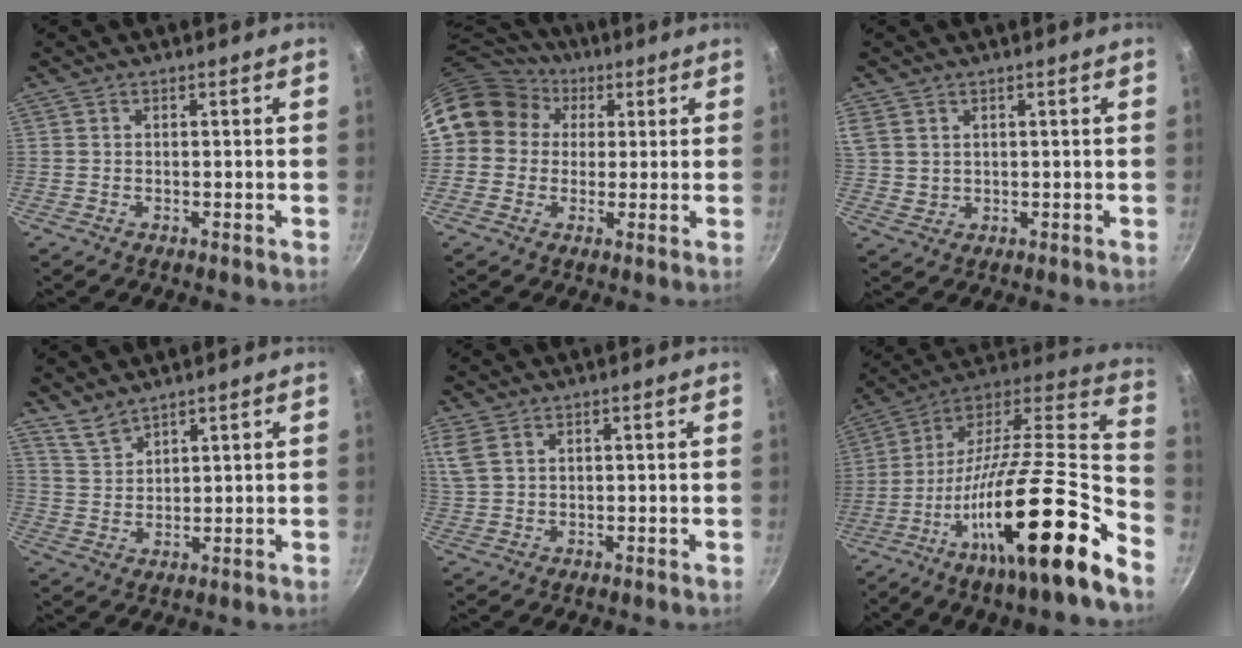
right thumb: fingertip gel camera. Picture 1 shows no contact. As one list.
[{"total": 13.7, "force": [3.4, 12.1, 5.4], "torque": [-0.084, 0.025, 0.045]}, {"total": 7.5, "force": [3.4, 5.6, 3.6], "torque": [-0.072, 0.003, 0.076]}, {"total": 4.3, "force": [4.0, 1.1, 1.2], "torque": [-0.024, -0.023, 0.088]}, {"total": 5.7, "force": [3.0, 3.1, 3.6], "torque": [-0.083, 0.008, 0.066]}, {"total": 29.7, "force": [-14.6, 5.3, 25.3], "torque": [-0.343, 0.056, -0.264]}]